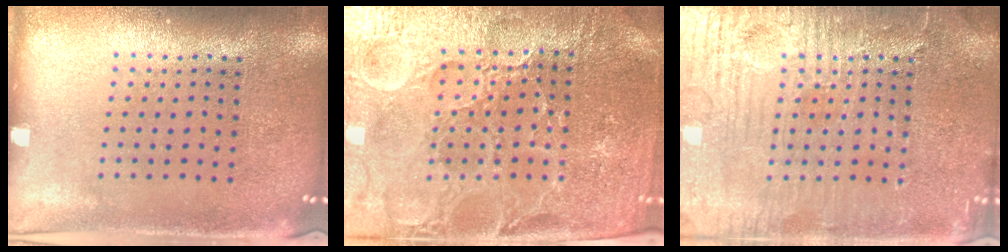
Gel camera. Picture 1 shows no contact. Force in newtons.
{"total": 4.6, "press": 4.4, "slide": 1.5}
{"total": 5.7, "press": 5.7, "slide": 0.6}